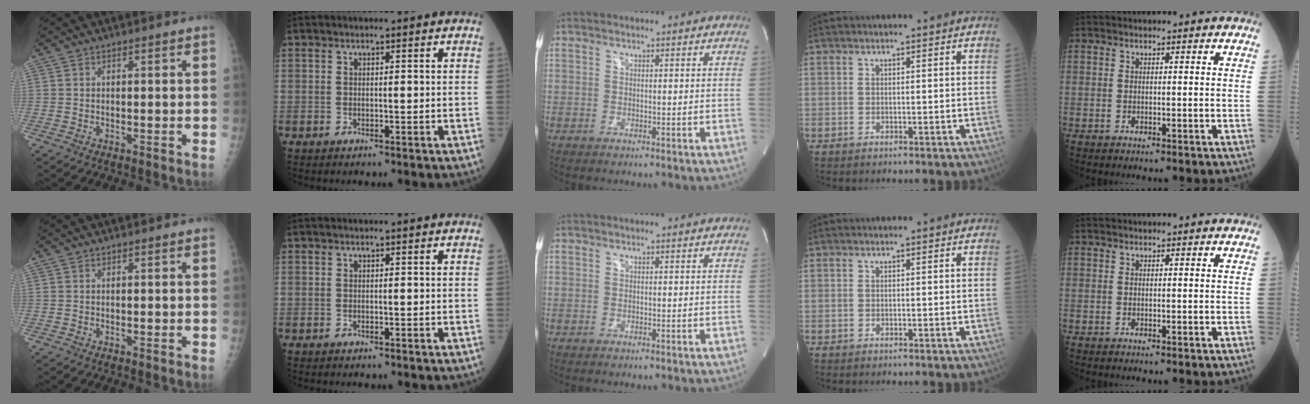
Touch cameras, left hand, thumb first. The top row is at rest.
{}